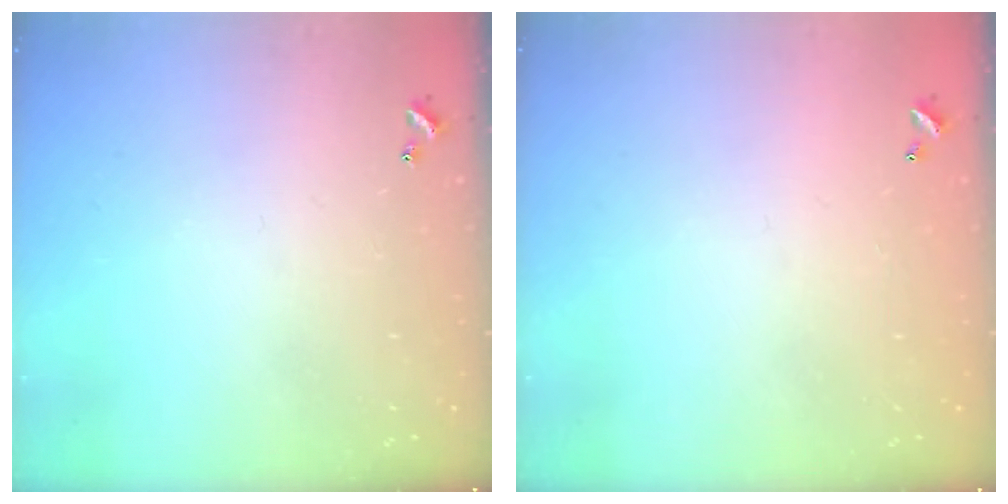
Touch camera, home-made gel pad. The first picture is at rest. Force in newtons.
{"total": 2.8, "press": 2.8, "slide": 0.1}